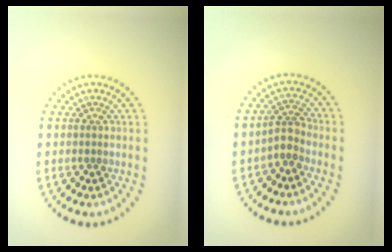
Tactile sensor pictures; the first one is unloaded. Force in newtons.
{"total": 1.9, "press": 1.4, "slide": 1.3}